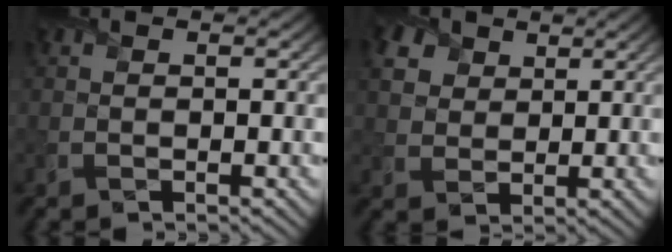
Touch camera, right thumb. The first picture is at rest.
{"total": 5.1, "force": [2.8, 3.7, 2.2], "torque": [-0.075, 0.006, 0.050]}